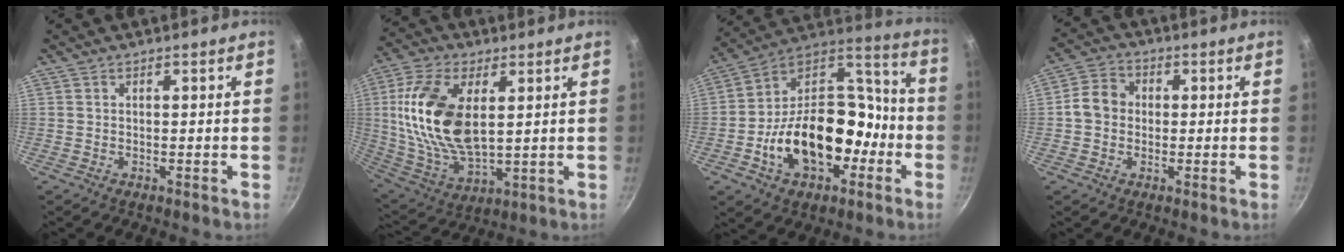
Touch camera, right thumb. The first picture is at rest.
{"total": 19.3, "force": [3.8, 10.3, 15.8], "torque": [-0.306, -0.010, 0.079]}
{"total": 23.3, "force": [-7.2, 15.7, 15.7], "torque": [-0.223, 0.081, -0.114]}
{"total": 6.2, "force": [0.0, 5.4, 3.1], "torque": [-0.033, 0.013, -0.016]}